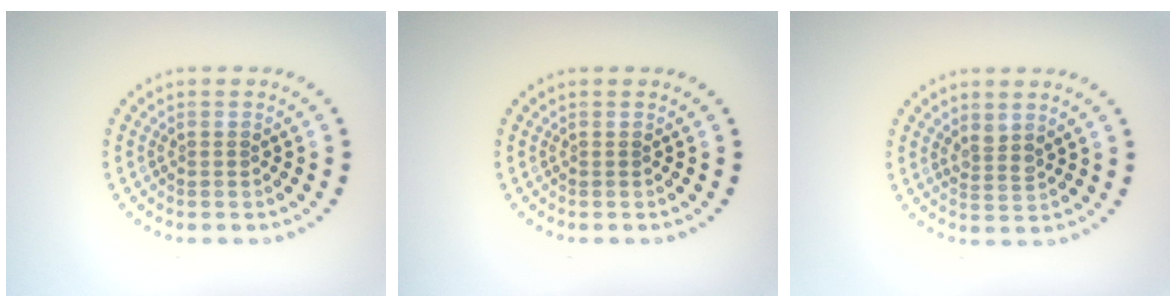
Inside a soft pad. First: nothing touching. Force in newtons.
{"total": 0.0}
{"total": 1.4, "press": 1.1, "slide": 0.9}